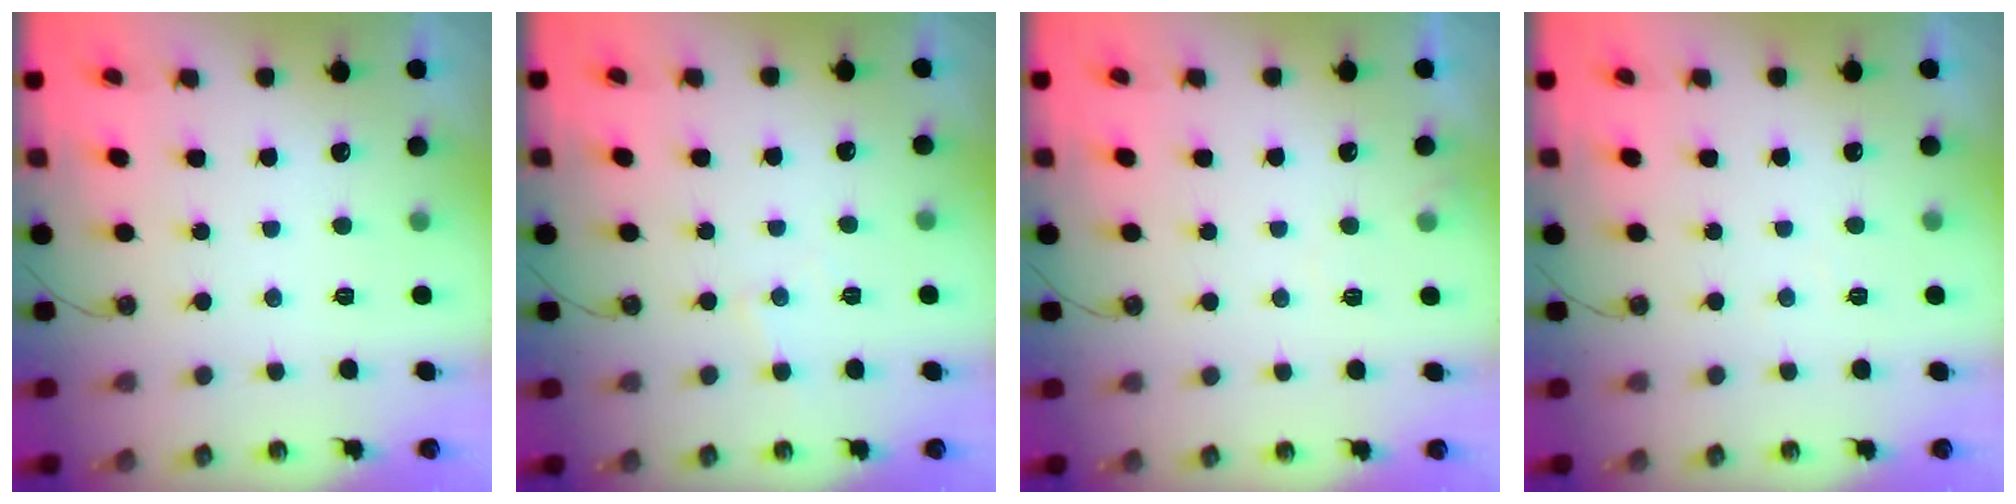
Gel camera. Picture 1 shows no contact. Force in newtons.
{"total": 5.2, "press": 5.1, "slide": 0.7}
{"total": 3.7, "press": 3.7, "slide": 0.6}
{"total": 2.9, "press": 2.9, "slide": 0.5}